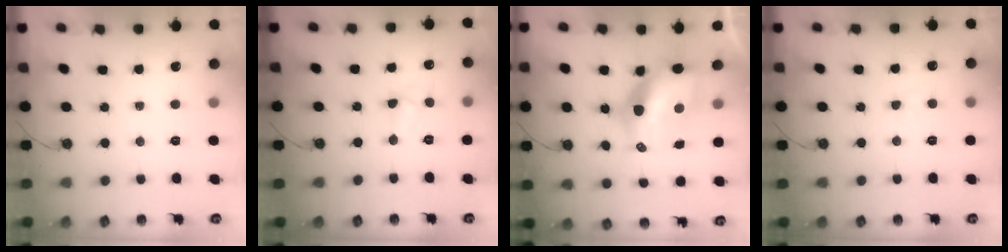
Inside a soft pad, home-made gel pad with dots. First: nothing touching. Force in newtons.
{"total": 3.6, "press": 3.6, "slide": 0.5}
{"total": 13.9, "press": 13.8, "slide": 1.3}
{"total": 1.9, "press": 1.8, "slide": 0.4}